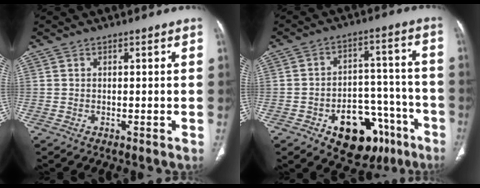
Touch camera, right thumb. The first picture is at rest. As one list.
[{"total": 16.8, "force": [-8.8, 10.4, 9.9], "torque": [-0.089, 0.070, -0.116]}]